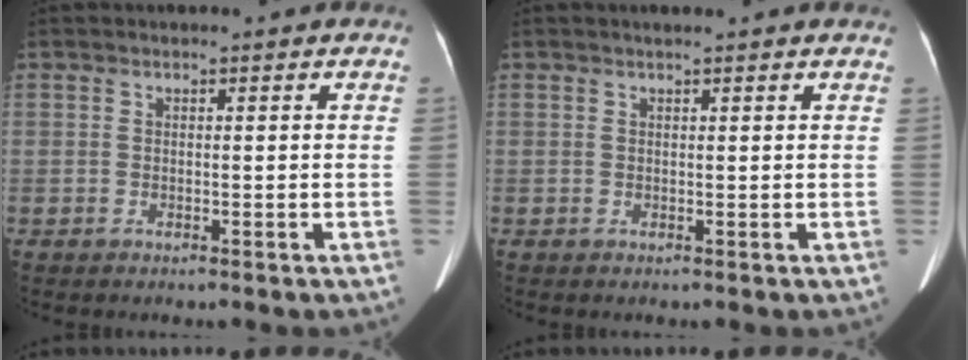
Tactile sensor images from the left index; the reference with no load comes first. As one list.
[{"total": 2.7, "force": [2.3, 0.0, 1.2], "torque": [-0.017, 0.019, 0.028]}]